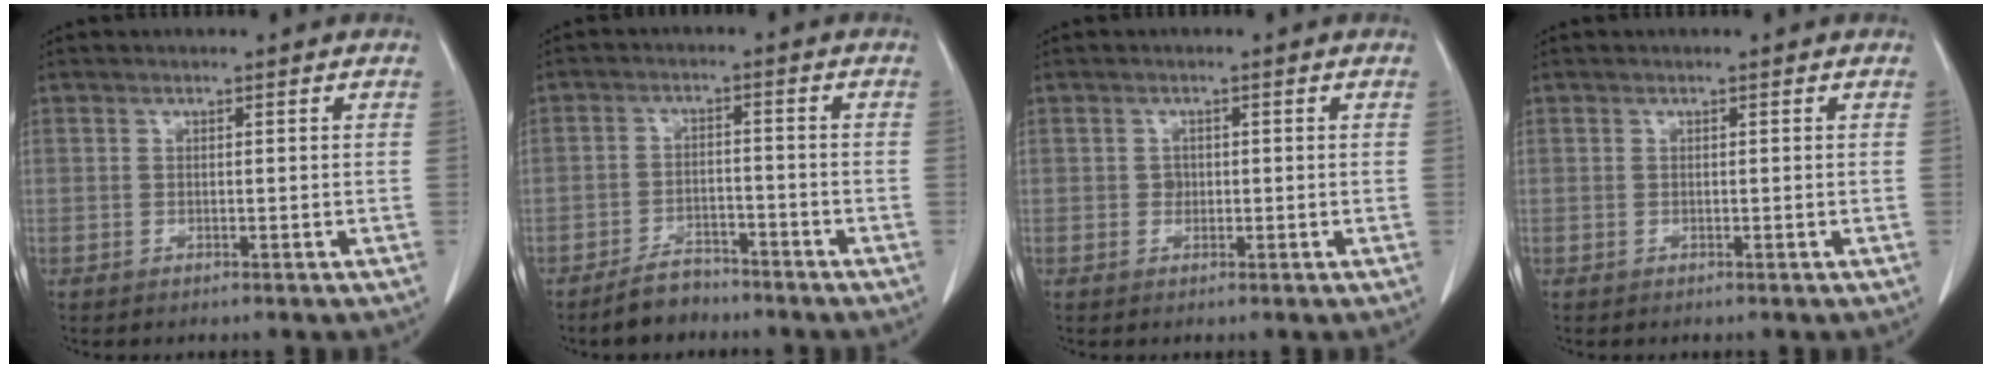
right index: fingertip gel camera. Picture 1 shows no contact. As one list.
[{"total": 5.6, "force": [-4.7, 2.4, 1.8], "torque": [-0.037, 0.001, -0.078]}, {"total": 1.8, "force": [-0.1, 1.5, 0.9], "torque": [-0.014, 0.006, 0.001]}, {"total": 0.0}]